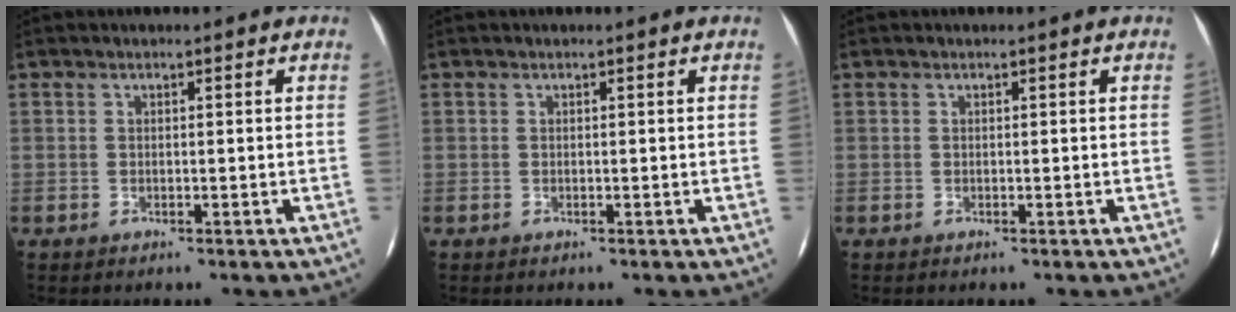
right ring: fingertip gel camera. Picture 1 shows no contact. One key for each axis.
{"total": 0.0}
{"total": 0.0}